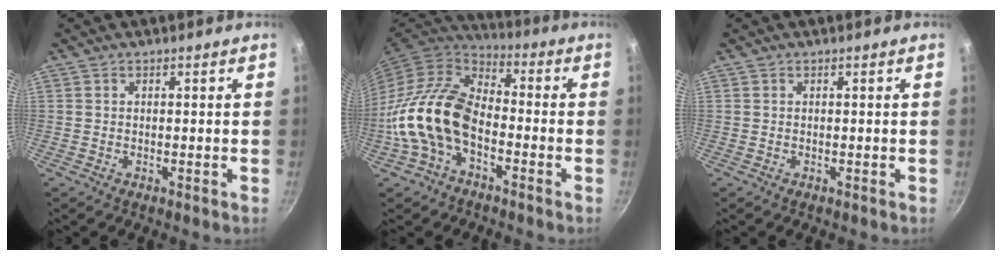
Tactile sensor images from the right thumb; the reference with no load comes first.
{"total": 16.5, "force": [-4.7, 10.3, 12.0], "torque": [-0.210, 0.046, -0.106]}
{"total": 0.0}